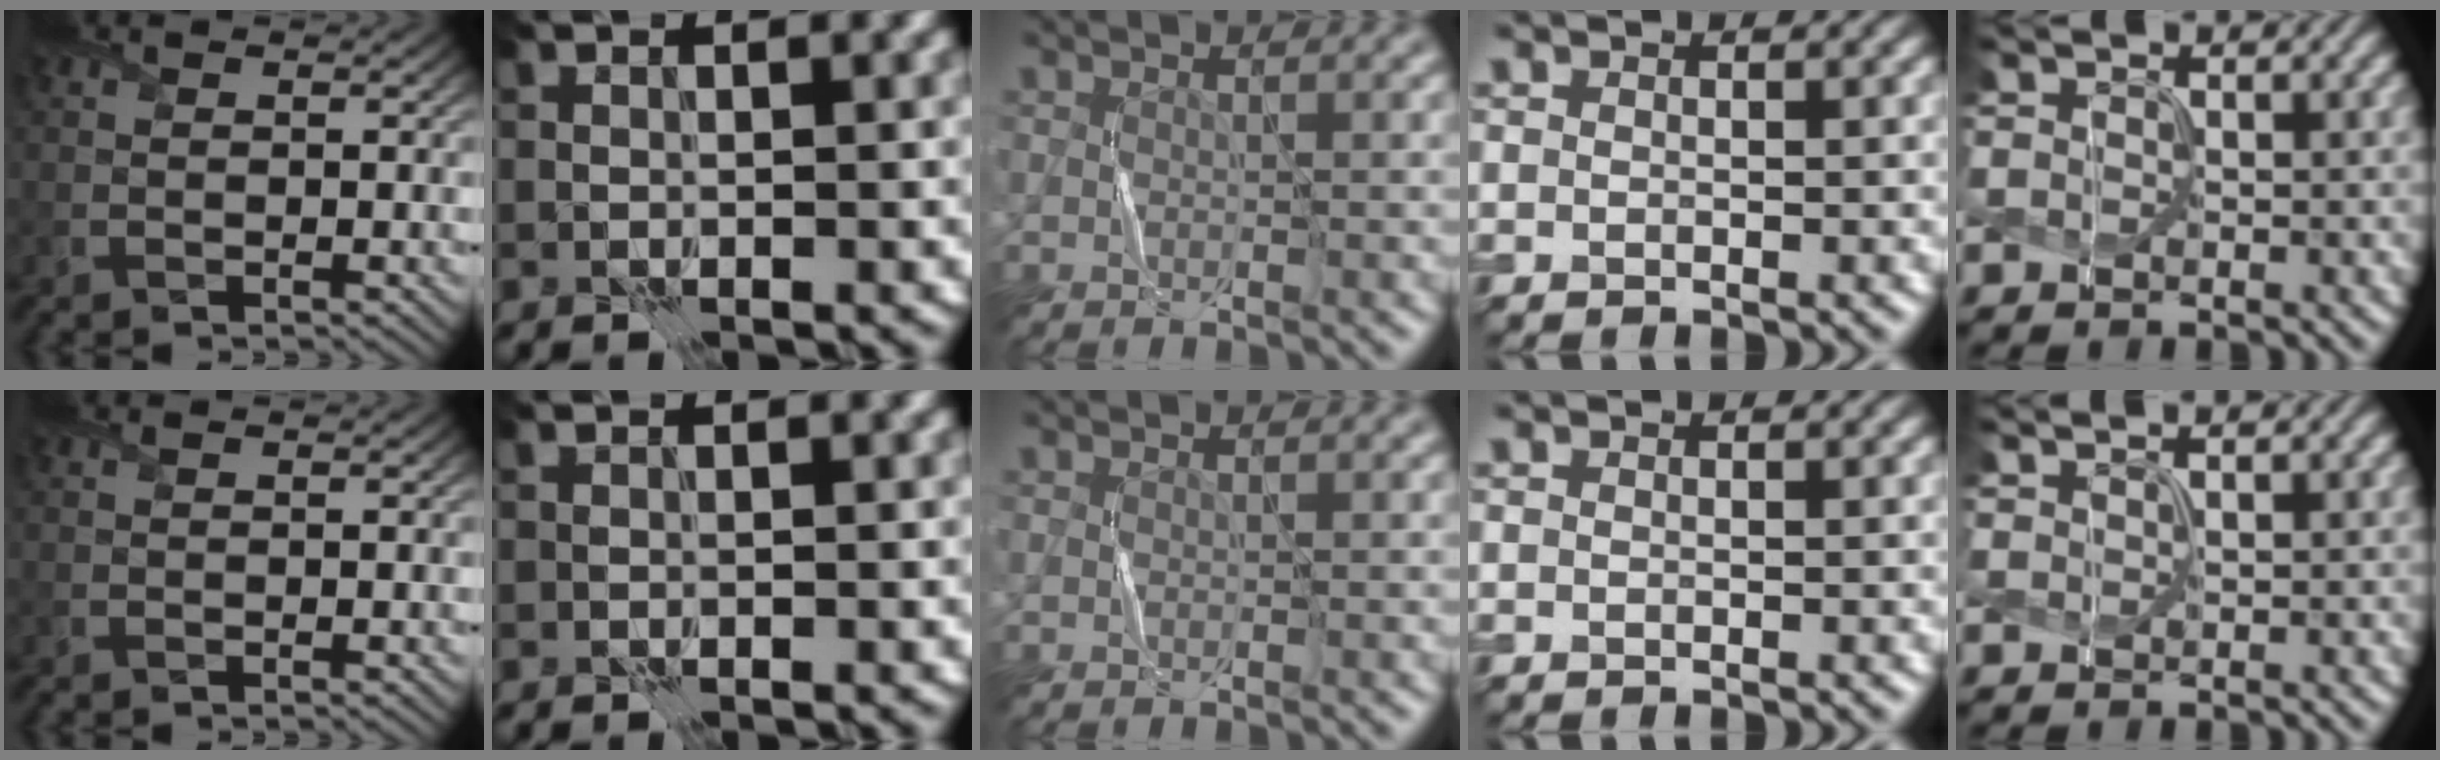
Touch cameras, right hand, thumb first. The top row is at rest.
{"little": {"total": 1.2, "force": [1.0, 0.3, 0.7], "torque": [-0.006, -0.004, 0.010]}}